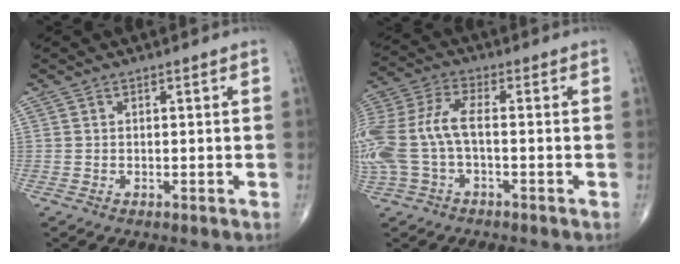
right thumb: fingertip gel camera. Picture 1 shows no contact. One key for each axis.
{"total": 13.4, "fx": -1.8, "fy": 6.5, "fz": 11.6, "tx": -0.285, "ty": 0.028, "tz": -0.033}